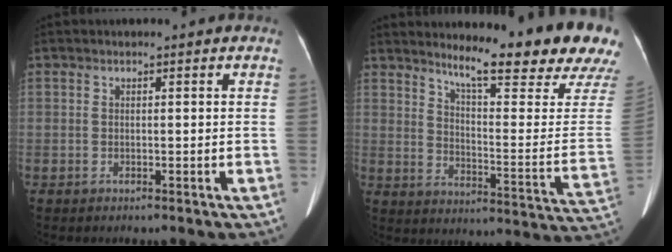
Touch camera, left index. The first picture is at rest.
{"total": 20.6, "force": [17.6, 0.4, 10.7], "torque": [-0.155, -0.090, 0.220]}